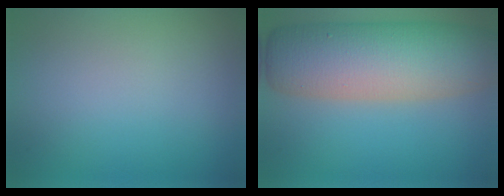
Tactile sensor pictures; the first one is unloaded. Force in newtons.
{"total": 11.1, "press": 11.1, "slide": 0.7}